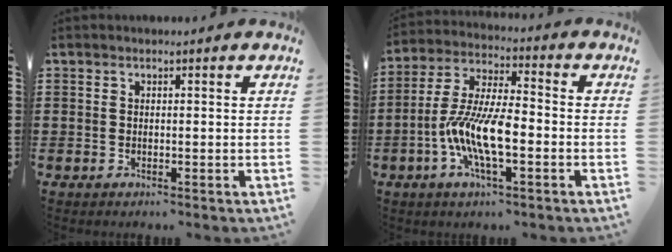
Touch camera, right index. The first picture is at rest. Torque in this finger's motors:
{"motor_torque": [2.14, 0.00, 0.86, 0.17]}